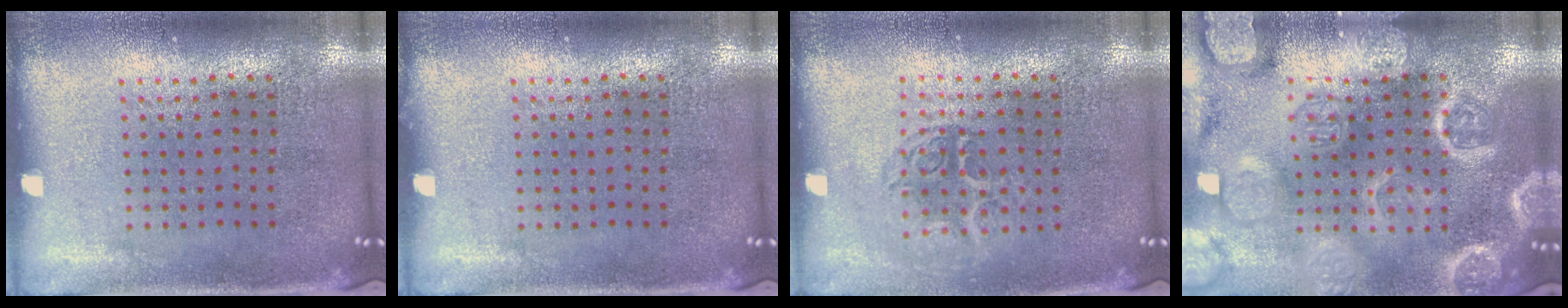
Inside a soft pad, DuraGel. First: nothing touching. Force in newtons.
{"total": 0.0}
{"total": 1.2, "press": 1.1, "slide": 0.5}
{"total": 6.1, "press": 6.1, "slide": 0.8}